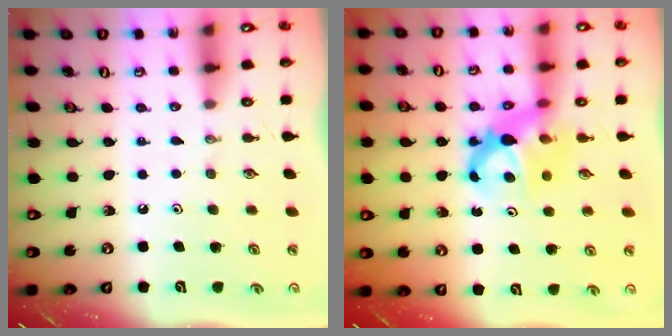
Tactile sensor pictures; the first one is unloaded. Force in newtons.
{"total": 6.7, "press": 6.7, "slide": 0.4}